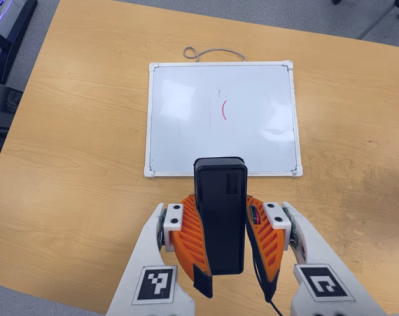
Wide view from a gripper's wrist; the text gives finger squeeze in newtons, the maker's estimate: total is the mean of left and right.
{"total": 11.5, "left": 9.7, "right": 13.3}